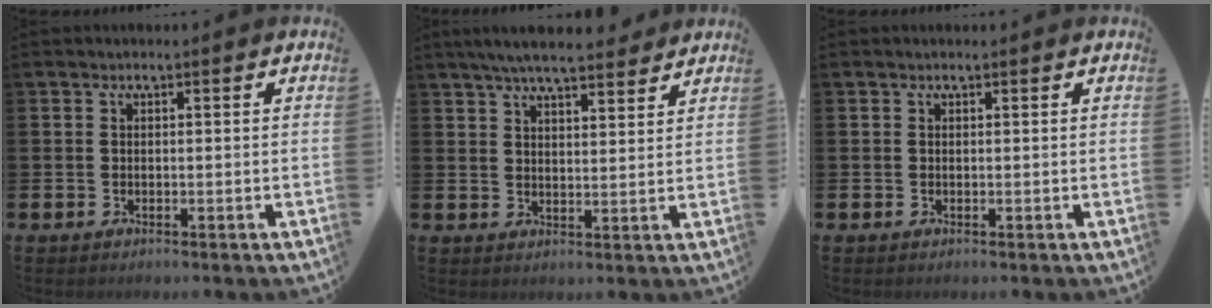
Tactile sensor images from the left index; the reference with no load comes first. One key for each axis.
{"total": 6.1, "fx": 5.8, "fy": 0.8, "fz": 1.9, "tx": -0.042, "ty": -0.025, "tz": 0.102}
{"total": 0.0}